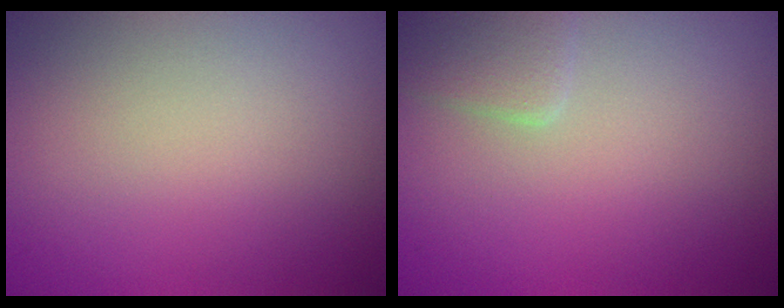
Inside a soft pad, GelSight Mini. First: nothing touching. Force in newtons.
{"total": 1.9, "press": 1.9, "slide": 0.1}